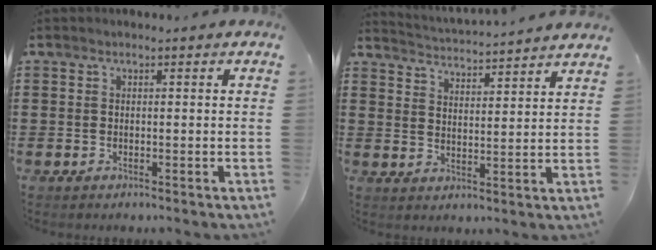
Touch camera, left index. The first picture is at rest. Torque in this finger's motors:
{"motor_torque": [-1.21, 0.92, 0.00, 0.05]}